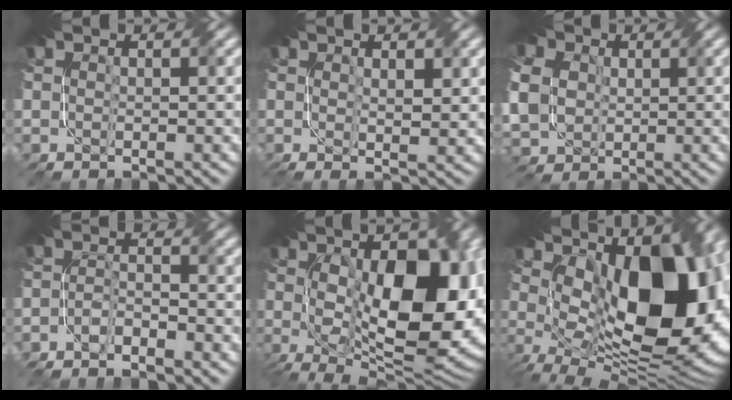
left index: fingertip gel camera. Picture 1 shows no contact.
{"total": 2.1, "force": [0.8, 0.6, 1.8], "torque": [-0.028, -0.004, 0.021]}
{"total": 10.4, "force": [2.4, 8.2, 6.0], "torque": [-0.148, 0.021, 0.037]}
{"total": 2.6, "force": [-2.1, 0.6, 1.5], "torque": [-0.033, -0.004, -0.044]}
{"total": 17.1, "force": [0.6, 8.7, 14.8], "torque": [-0.182, -0.016, 0.028]}
{"total": 16.3, "force": [2.5, 8.2, 13.8], "torque": [-0.192, -0.016, 0.055]}